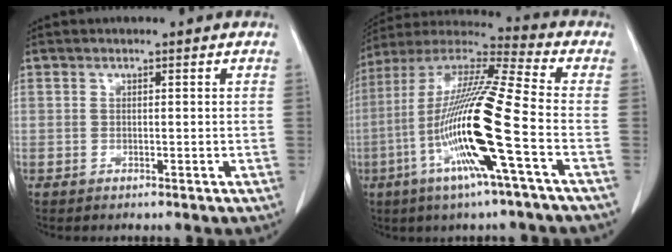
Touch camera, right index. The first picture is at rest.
{"total": 18.9, "force": [-5.5, -0.4, 18.0], "torque": [-0.362, -0.012, -0.116]}